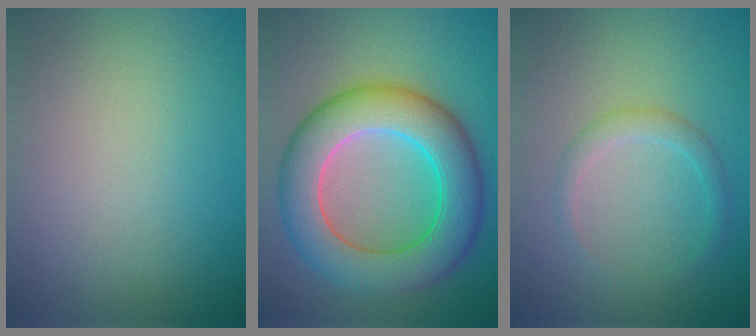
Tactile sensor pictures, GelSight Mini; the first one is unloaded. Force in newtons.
{"total": 9.8, "press": 9.8, "slide": 0.3}
{"total": 1.8, "press": 1.7, "slide": 0.1}